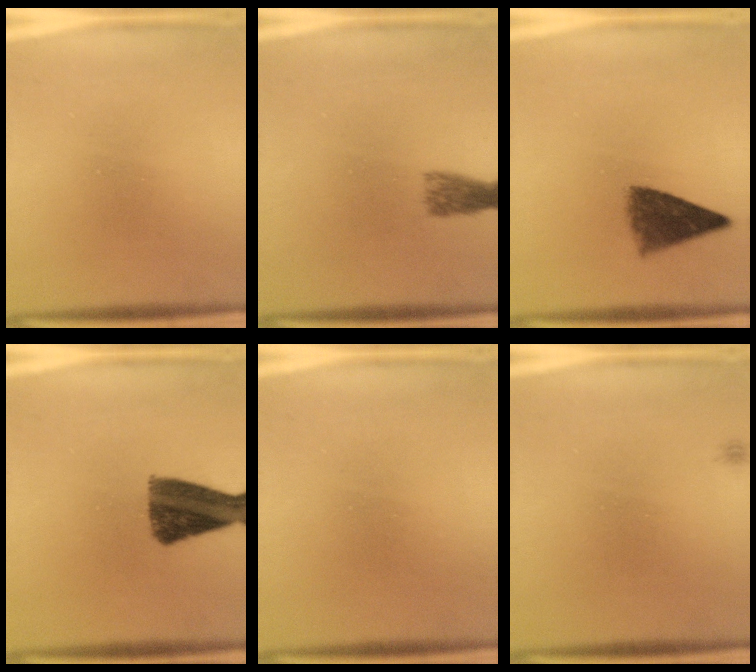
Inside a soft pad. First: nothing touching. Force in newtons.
{"total": 2.7}
{"total": 5.6}
{"total": 11.0}
{"total": 1.6}
{"total": 0.6}